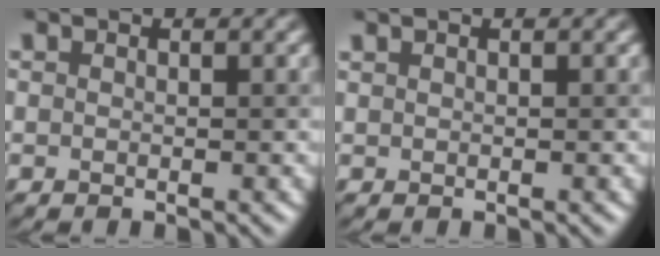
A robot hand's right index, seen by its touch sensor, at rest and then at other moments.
{"total": 0.6, "force": [0.6, 0.0, -0.3], "torque": [0.006, 0.010, 0.010]}